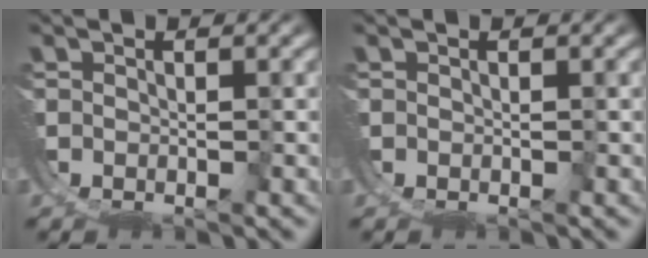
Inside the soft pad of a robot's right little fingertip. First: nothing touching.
{"total": 0.0}